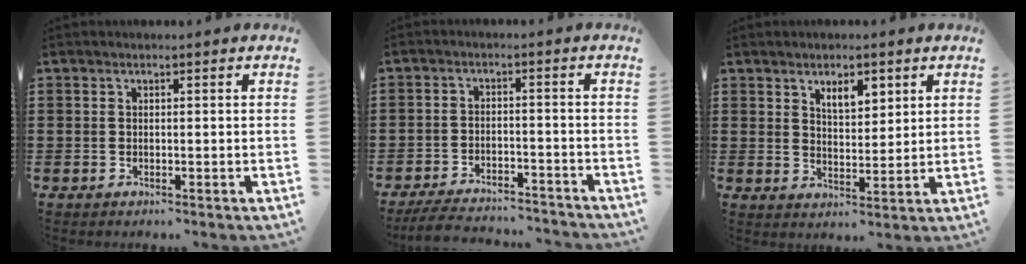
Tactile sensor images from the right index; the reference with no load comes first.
{"total": 5.1, "force": [-4.9, 0.5, 1.1], "torque": [-0.026, 0.001, -0.099]}
{"total": 4.3, "force": [2.7, 1.9, 2.7], "torque": [-0.043, 0.002, 0.045]}